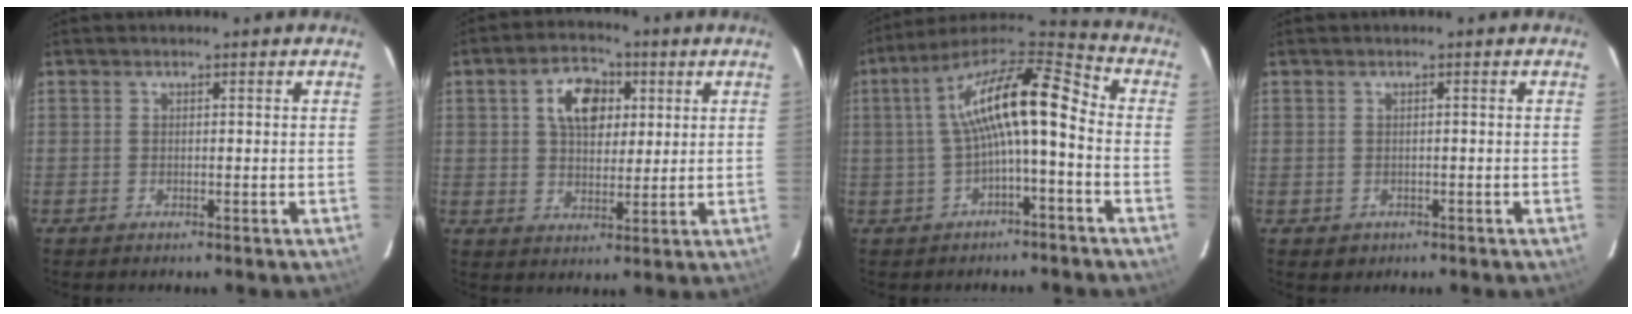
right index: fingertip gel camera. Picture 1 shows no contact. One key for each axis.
{"total": 8.9, "fx": 2.8, "fy": 5.7, "fz": 6.2, "tx": -0.103, "ty": 0.025, "tz": 0.049}
{"total": 14.0, "fx": -0.8, "fy": 3.5, "fz": 13.6, "tx": -0.250, "ty": 0.032, "tz": -0.018}
{"total": 1.7, "fx": -0.4, "fy": 1.6, "fz": 0.3, "tx": -0.004, "ty": 0.000, "tz": 0.002}